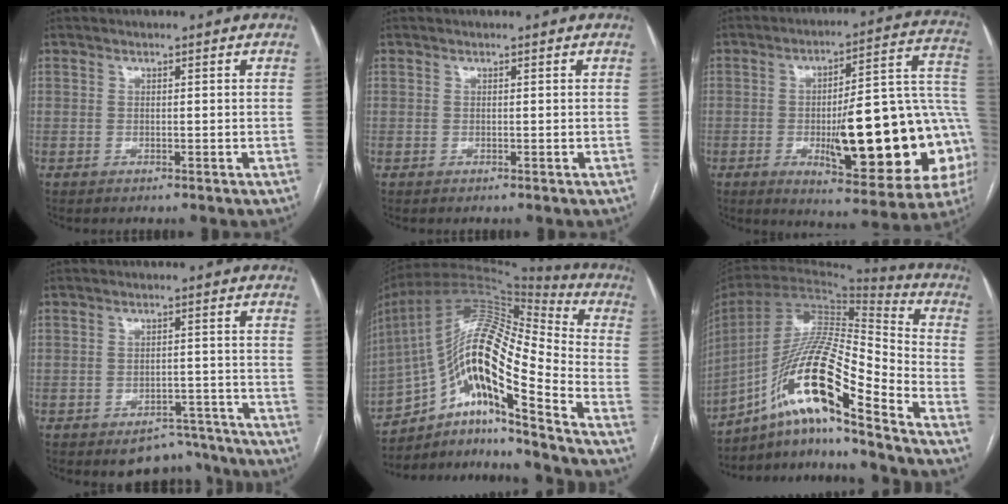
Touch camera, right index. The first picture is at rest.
{"total": 0.0}
{"total": 26.4, "force": [-5.0, 5.8, 25.3], "torque": [-0.274, 0.020, -0.056]}
{"total": 7.0, "force": [-6.2, 3.2, 0.9], "torque": [0.015, 0.020, -0.081]}
{"total": 21.8, "force": [-10.9, 3.8, 18.5], "torque": [-0.346, 0.023, -0.187]}
{"total": 19.5, "force": [-11.6, 1.7, 15.6], "torque": [-0.314, -0.004, -0.208]}